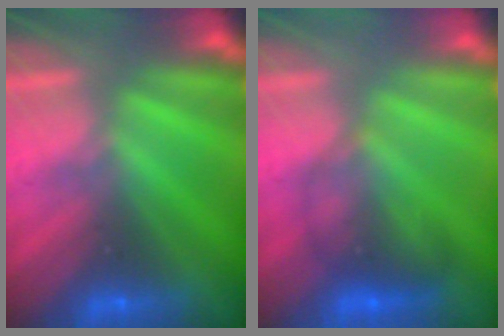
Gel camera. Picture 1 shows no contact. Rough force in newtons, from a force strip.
{"total": 2.0}